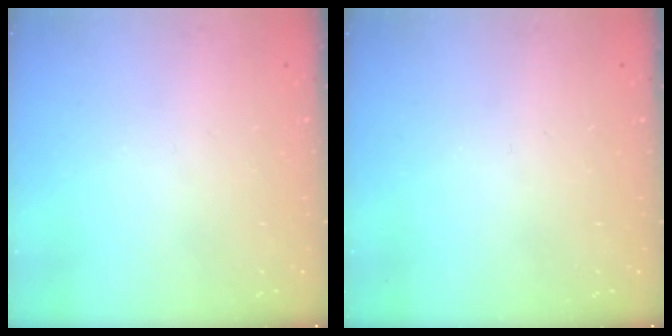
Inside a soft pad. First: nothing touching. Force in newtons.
{"total": 0.0}